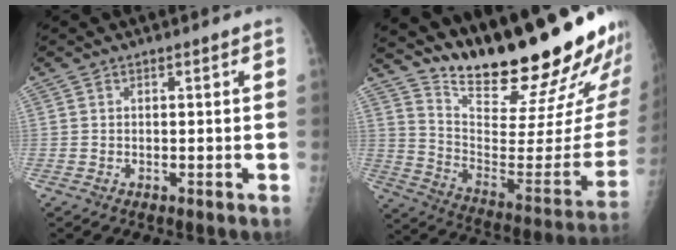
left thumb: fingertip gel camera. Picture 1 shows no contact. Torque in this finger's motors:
{"motor_torque": [2.17, -0.65, 1.38, -1.39, 0.14]}